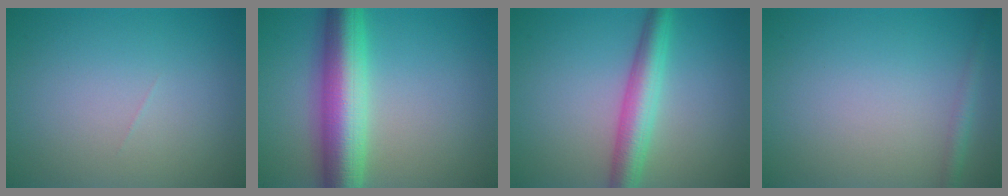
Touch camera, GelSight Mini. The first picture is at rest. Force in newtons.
{"total": 8.6, "press": 8.6, "slide": 0.3}
{"total": 4.5, "press": 4.5, "slide": 0.1}
{"total": 1.3, "press": 1.3, "slide": 0.0}